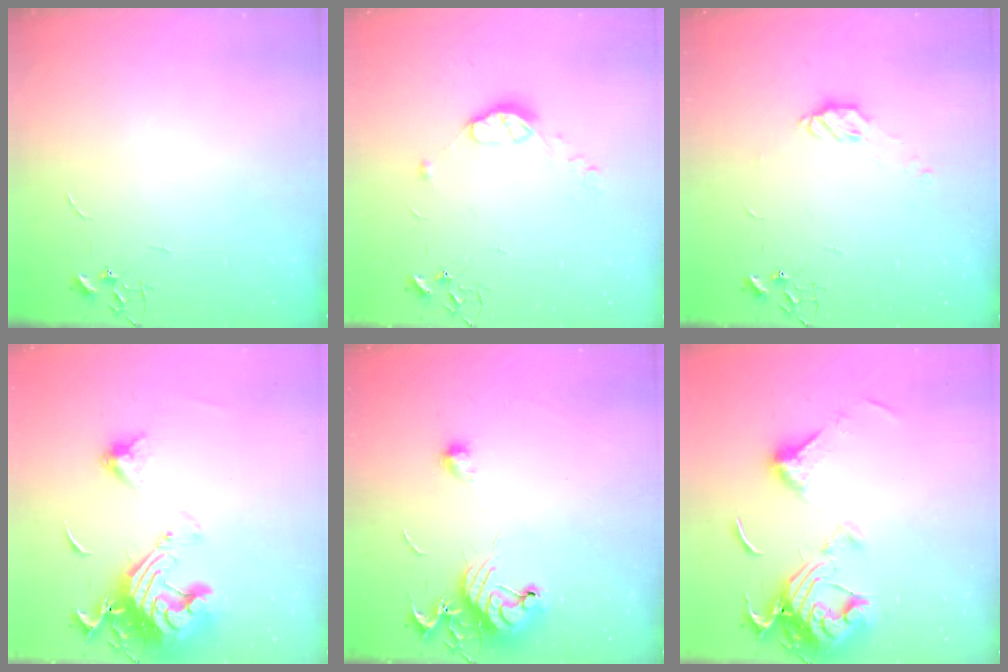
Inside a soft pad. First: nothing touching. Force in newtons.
{"total": 8.5, "press": 8.5, "slide": 0.4}
{"total": 6.3, "press": 6.3, "slide": 0.5}
{"total": 18.1, "press": 18.0, "slide": 2.0}
{"total": 12.1, "press": 12.1, "slide": 0.4}
{"total": 15.4, "press": 15.3, "slide": 1.7}